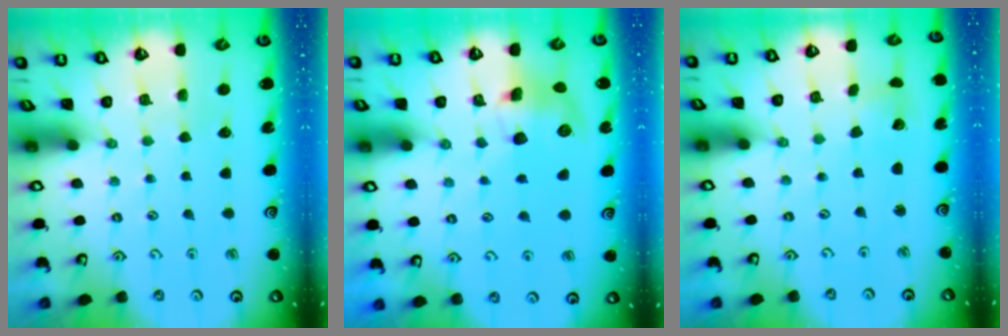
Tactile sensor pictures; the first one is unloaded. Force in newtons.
{"total": 8.4, "press": 8.4, "slide": 0.2}
{"total": 3.0, "press": 3.0, "slide": 0.2}